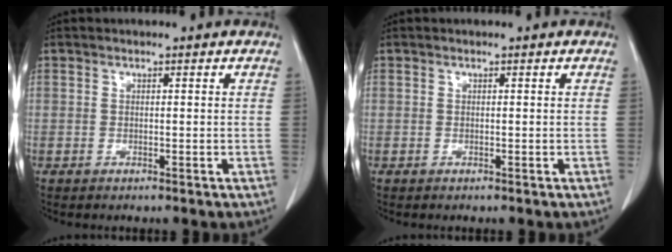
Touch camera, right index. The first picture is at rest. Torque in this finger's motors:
{"motor_torque": [0.00, 0.00, 0.00, 0.00]}